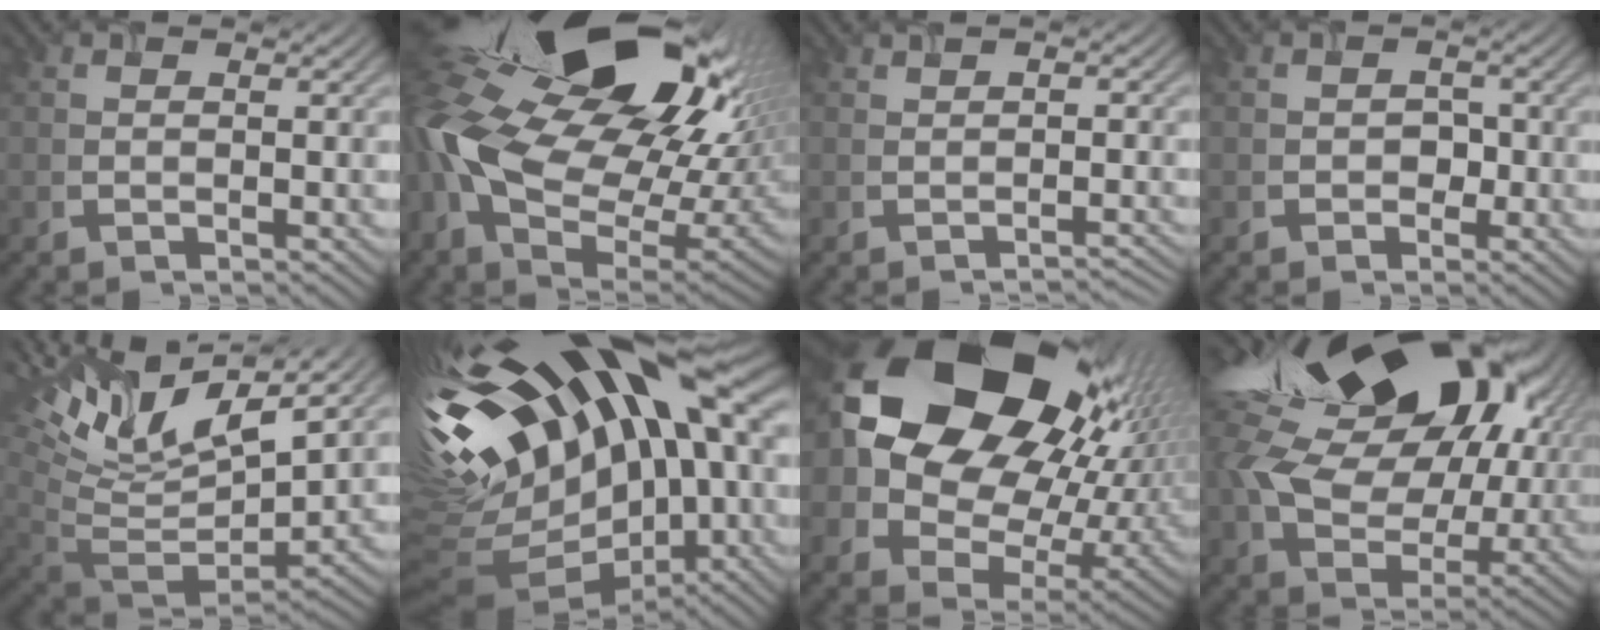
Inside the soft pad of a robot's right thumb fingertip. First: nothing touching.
{"total": 21.9, "force": [5.8, 12.7, 16.8], "torque": [-0.354, -0.037, 0.126]}
{"total": 1.4, "force": [-0.8, 0.3, 1.1], "torque": [-0.015, 0.004, -0.011]}
{"total": 1.4, "force": [-0.4, 1.2, 0.6], "torque": [-0.007, 0.000, -0.009]}
{"total": 14.3, "force": [7.8, 5.3, 10.7], "torque": [-0.232, 0.013, 0.145]}
{"total": 21.2, "force": [2.6, 10.4, 18.3], "torque": [-0.347, -0.031, 0.052]}
{"total": 21.3, "force": [5.6, 15.3, 13.8], "torque": [-0.295, -0.003, 0.117]}
{"total": 21.9, "force": [6.3, 14.3, 15.3], "torque": [-0.312, -0.011, 0.129]}